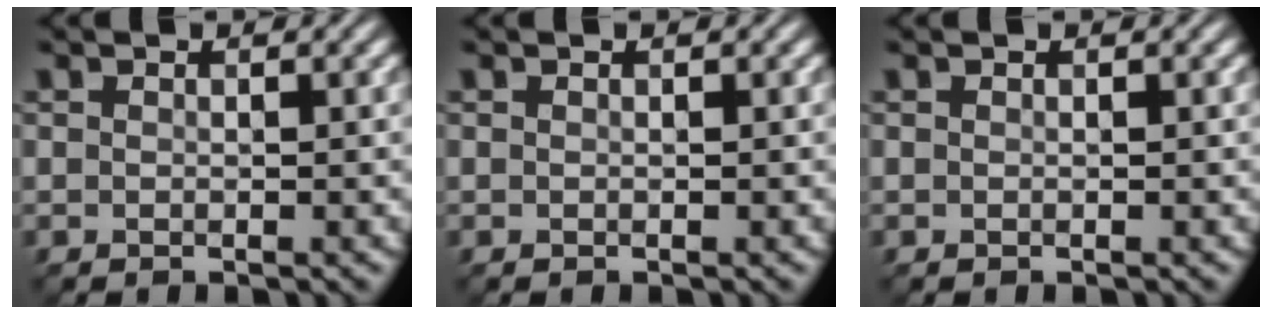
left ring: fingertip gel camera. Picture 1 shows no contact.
{"total": 0.0}
{"total": 0.0}